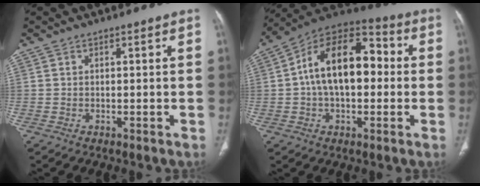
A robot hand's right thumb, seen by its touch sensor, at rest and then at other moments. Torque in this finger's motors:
{"motor_torque": [-0.51, 1.52, 0.55, 0.00, 0.17]}